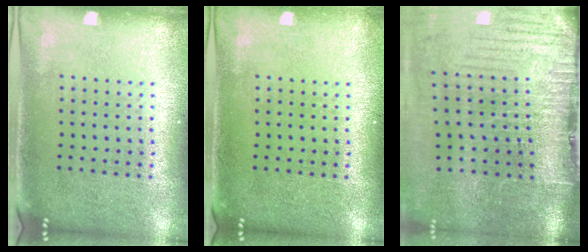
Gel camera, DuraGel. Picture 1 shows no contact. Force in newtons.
{"total": 0.5, "press": 0.5, "slide": 0.1}
{"total": 4.7, "press": 3.8, "slide": 2.8}